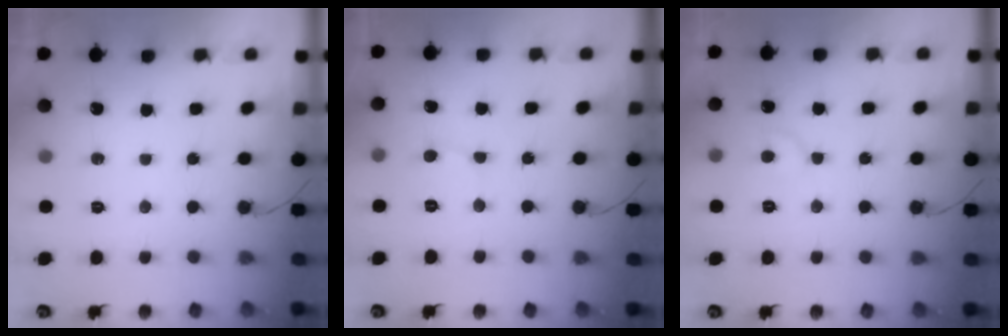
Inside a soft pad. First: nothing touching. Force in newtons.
{"total": 2.2, "press": 2.2, "slide": 0.2}
{"total": 6.2, "press": 6.2, "slide": 0.6}